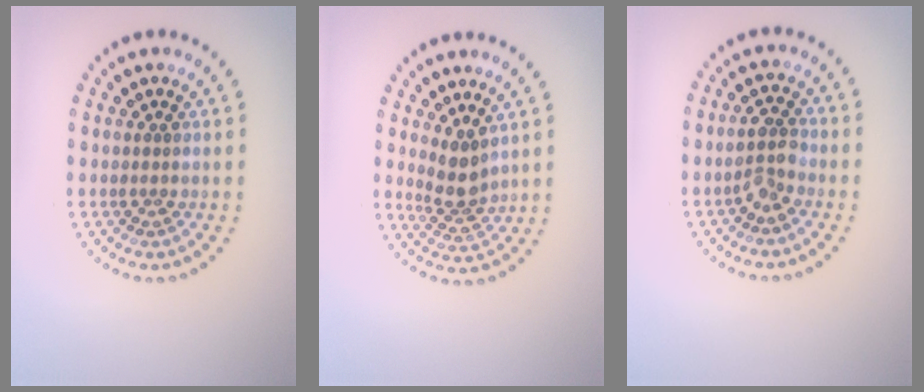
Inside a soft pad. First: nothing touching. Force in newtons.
{"total": 2.6, "press": 2.0, "slide": 1.7}
{"total": 2.4, "press": 2.2, "slide": 0.9}